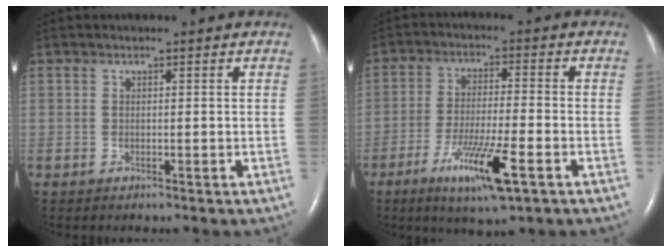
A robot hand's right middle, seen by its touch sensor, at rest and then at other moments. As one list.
[{"total": 10.5, "force": [-5.3, 1.0, 9.1], "torque": [-0.169, -0.024, -0.089]}]